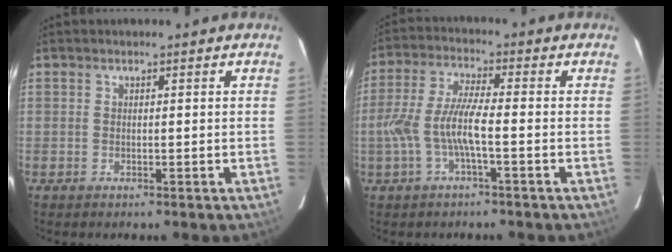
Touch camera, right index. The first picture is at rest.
{"total": 8.1, "force": [-2.4, 1.0, 7.7], "torque": [-0.167, 0.002, -0.041]}